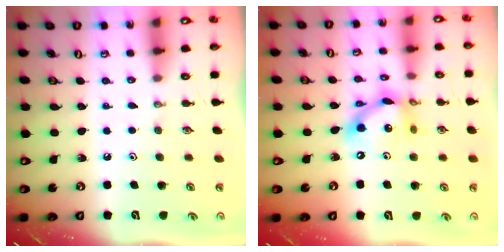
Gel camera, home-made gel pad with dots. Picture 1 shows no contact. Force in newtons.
{"total": 12.5, "press": 12.5, "slide": 0.6}